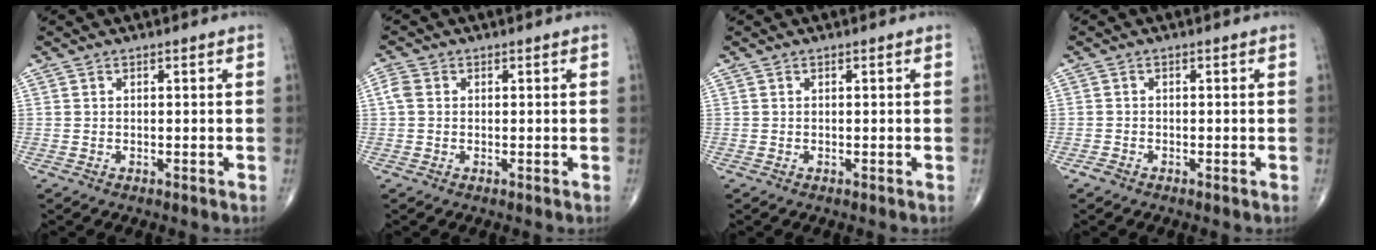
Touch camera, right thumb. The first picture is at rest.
{"total": 2.2, "force": [0.2, 1.8, 1.3], "torque": [-0.034, 0.008, 0.000]}
{"total": 0.0}
{"total": 0.9, "force": [-0.8, 0.4, 0.3], "torque": [-0.007, 0.000, -0.019]}